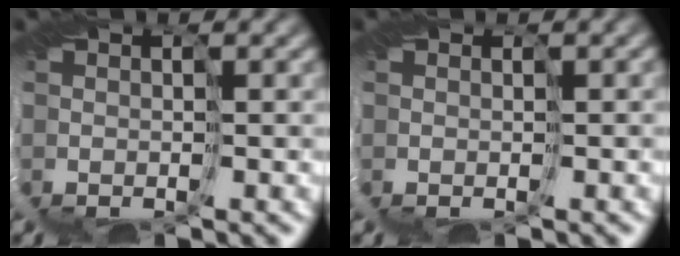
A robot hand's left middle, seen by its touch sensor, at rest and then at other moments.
{"total": 0.0}